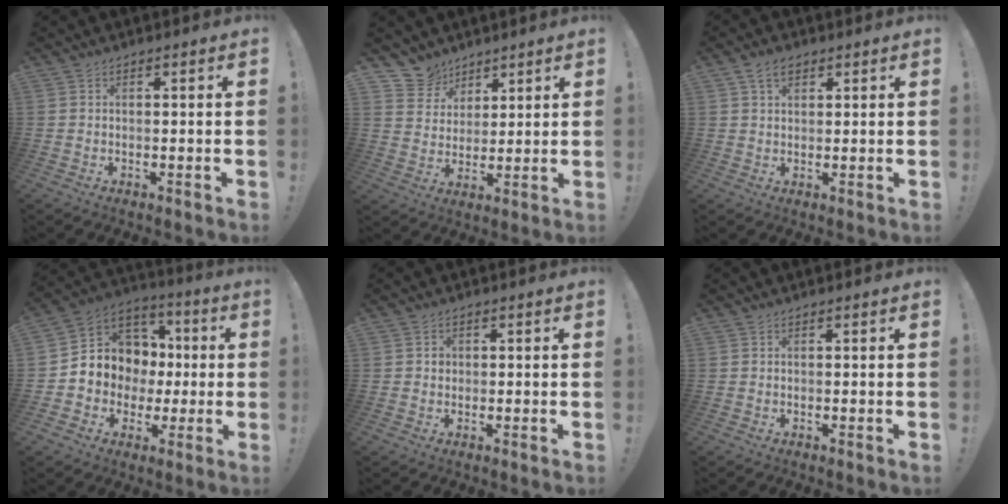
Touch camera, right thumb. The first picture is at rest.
{"total": 9.2, "force": [6.7, 6.3, 0.8], "torque": [-0.025, -0.052, 0.135]}
{"total": 4.2, "force": [2.4, 2.7, 2.2], "torque": [-0.041, -0.001, 0.046]}
{"total": 9.9, "force": [-0.5, 9.6, 2.4], "torque": [-0.019, -0.001, 0.013]}
{"total": 1.5, "force": [0.0, 1.4, 0.5], "torque": [-0.008, 0.004, -0.001]}
{"total": 0.0}